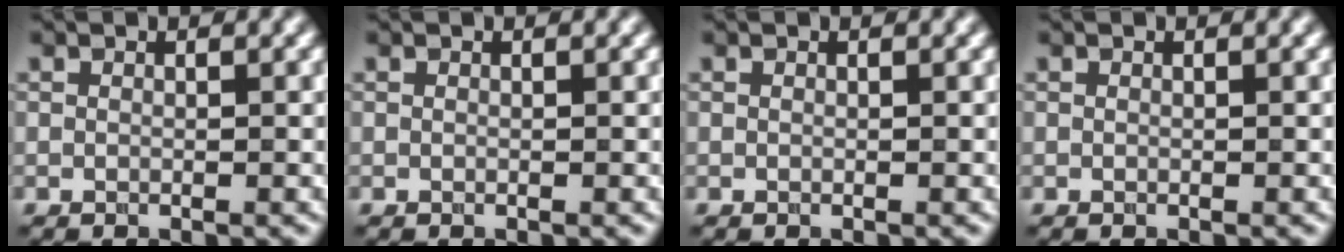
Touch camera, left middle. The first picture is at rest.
{"total": 0.0}
{"total": 0.0}
{"total": 0.0}